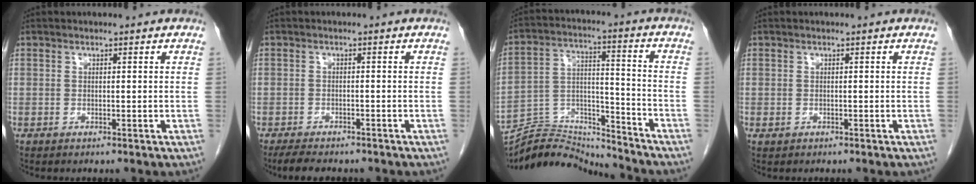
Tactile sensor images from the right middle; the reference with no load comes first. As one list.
[{"total": 5.7, "force": [-4.8, 1.9, 2.5], "torque": [-0.042, -0.010, -0.070]}, {"total": 14.3, "force": [-14.2, 0.5, 0.8], "torque": [-0.018, 0.033, -0.250]}, {"total": 0.6, "force": [-0.3, 0.5, 0.3], "torque": [-0.008, 0.001, -0.002]}]